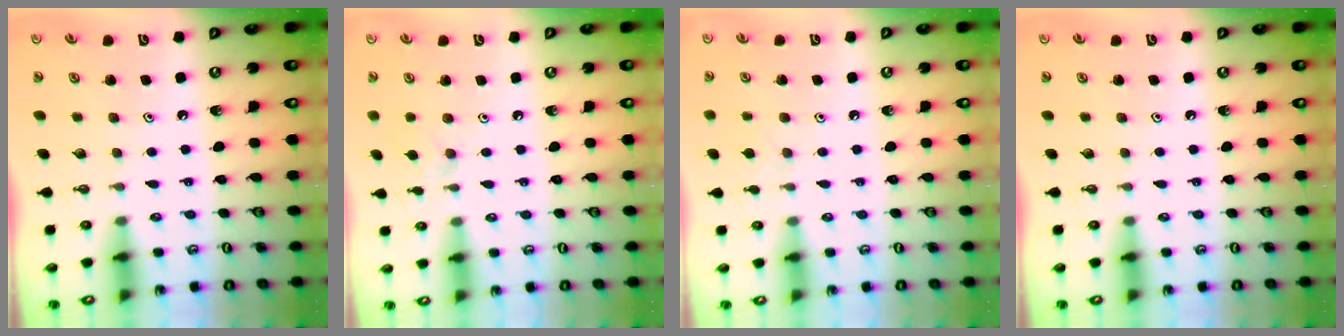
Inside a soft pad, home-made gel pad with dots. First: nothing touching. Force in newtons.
{"total": 4.5, "press": 4.5, "slide": 0.7}
{"total": 4.5, "press": 4.4, "slide": 0.7}
{"total": 0.0}